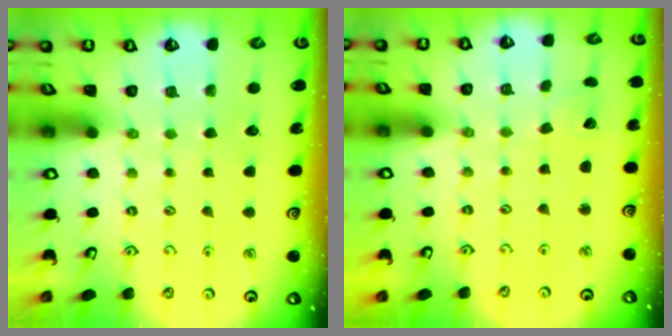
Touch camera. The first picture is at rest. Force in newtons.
{"total": 1.9, "press": 1.9, "slide": 0.1}